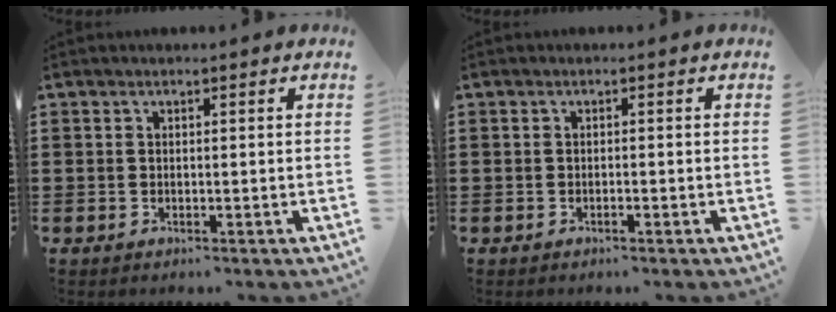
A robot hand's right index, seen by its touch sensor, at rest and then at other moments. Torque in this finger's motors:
{"motor_torque": [-0.16, -0.05, 0.01, 0.00]}